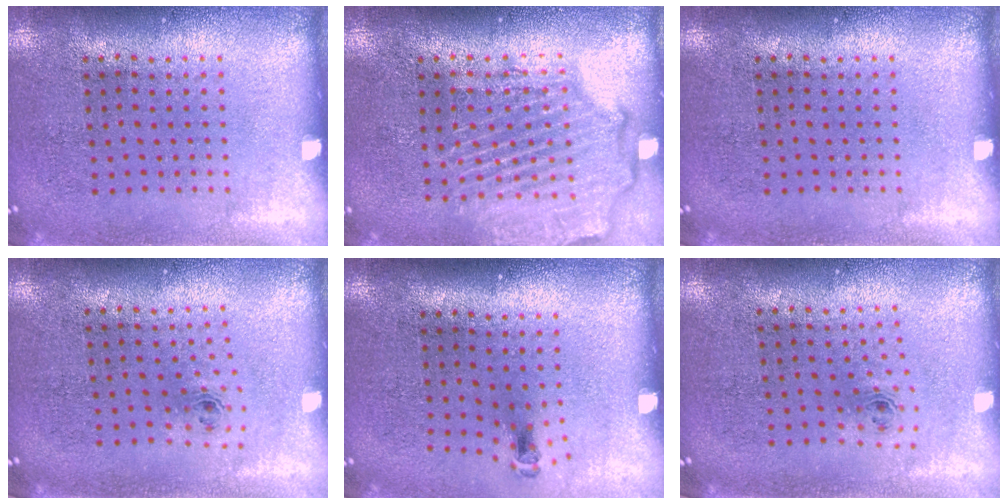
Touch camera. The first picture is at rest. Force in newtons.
{"total": 2.4, "press": 2.2, "slide": 0.9}
{"total": 0.0}
{"total": 0.8, "press": 0.4, "slide": 0.7}
{"total": 0.6, "press": 0.4, "slide": 0.5}
{"total": 0.7, "press": 0.3, "slide": 0.7}